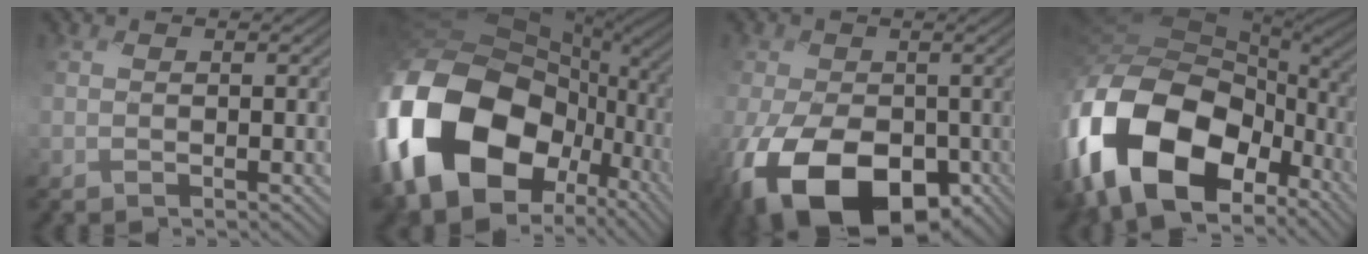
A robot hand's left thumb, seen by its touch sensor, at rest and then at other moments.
{"total": 20.9, "force": [-5.3, 14.9, 13.7], "torque": [-0.343, -0.031, -0.093]}
{"total": 13.3, "force": [-5.6, 8.3, 8.8], "torque": [-0.168, -0.040, -0.098]}
{"total": 18.6, "force": [-8.4, 10.9, 12.5], "torque": [-0.288, -0.030, -0.145]}